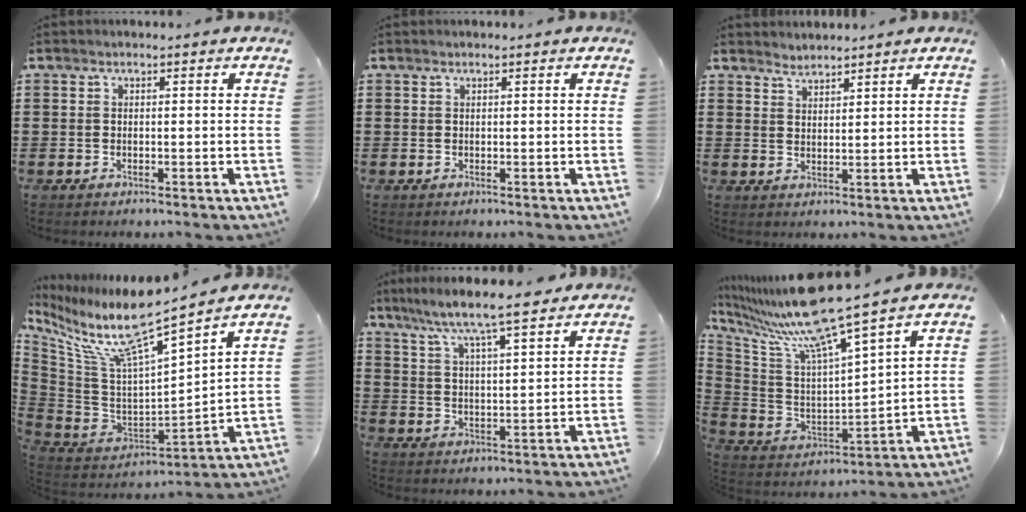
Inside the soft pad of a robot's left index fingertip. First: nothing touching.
{"total": 0.0}
{"total": 2.2, "force": [2.2, 0.2, -0.4], "torque": [0.002, -0.002, 0.044]}
{"total": 10.5, "force": [8.1, 0.5, 6.7], "torque": [-0.166, -0.073, 0.133]}
{"total": 6.7, "force": [5.9, 0.2, 3.2], "torque": [-0.086, -0.032, 0.098]}
{"total": 11.7, "force": [9.4, -0.1, 6.9], "torque": [-0.168, -0.063, 0.154]}